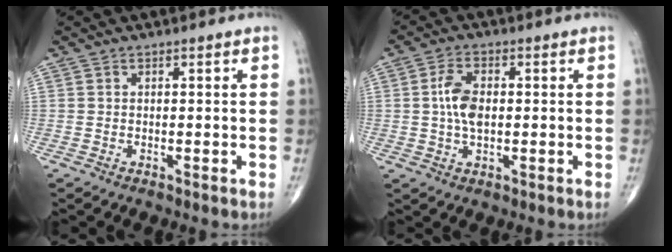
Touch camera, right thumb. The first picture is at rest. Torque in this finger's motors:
{"motor_torque": [1.11, 0.86, 0.93, 0.28, 0.05]}